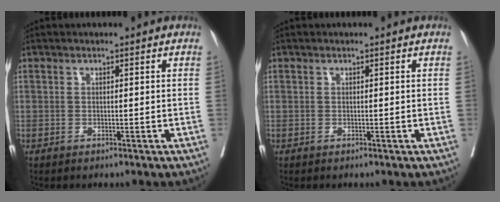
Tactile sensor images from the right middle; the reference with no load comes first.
{"total": 0.0}